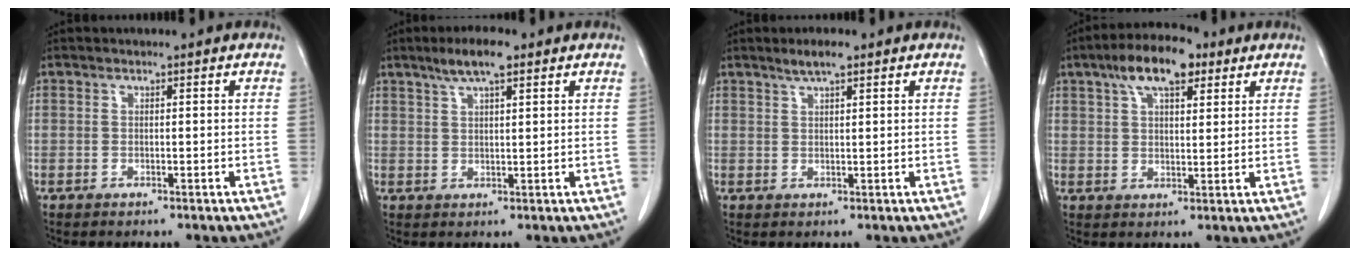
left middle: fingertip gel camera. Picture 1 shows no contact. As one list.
[{"total": 5.2, "force": [3.4, 0.8, 3.8], "torque": [-0.075, 0.008, 0.060]}, {"total": 2.9, "force": [2.1, 0.3, 1.9], "torque": [-0.043, 0.004, 0.038]}, {"total": 9.2, "force": [5.4, 3.4, 6.7], "torque": [-0.121, 0.023, 0.089]}]